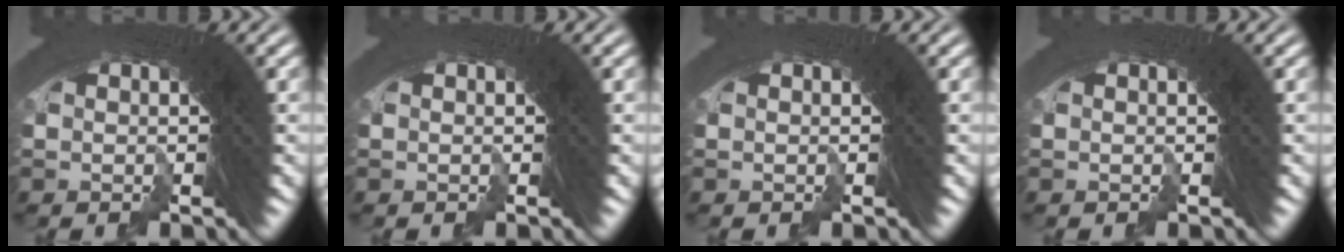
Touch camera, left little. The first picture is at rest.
{"total": 0.0}
{"total": 0.0}
{"total": 0.0}